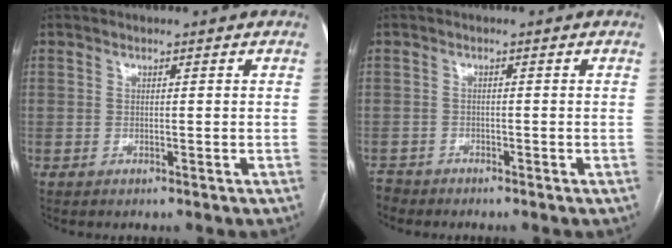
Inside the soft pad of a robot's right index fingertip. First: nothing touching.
{"total": 2.0, "force": [-1.9, 0.5, -0.5], "torque": [0.008, -0.006, -0.037]}